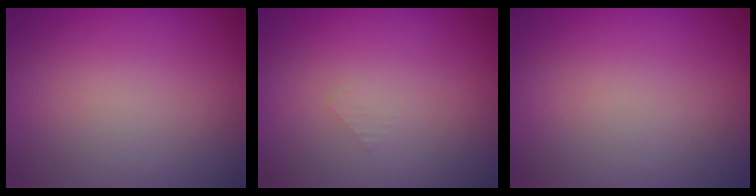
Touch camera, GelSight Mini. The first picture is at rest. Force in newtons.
{"total": 0.5, "press": 0.5, "slide": 0.1}
{"total": 0.0}